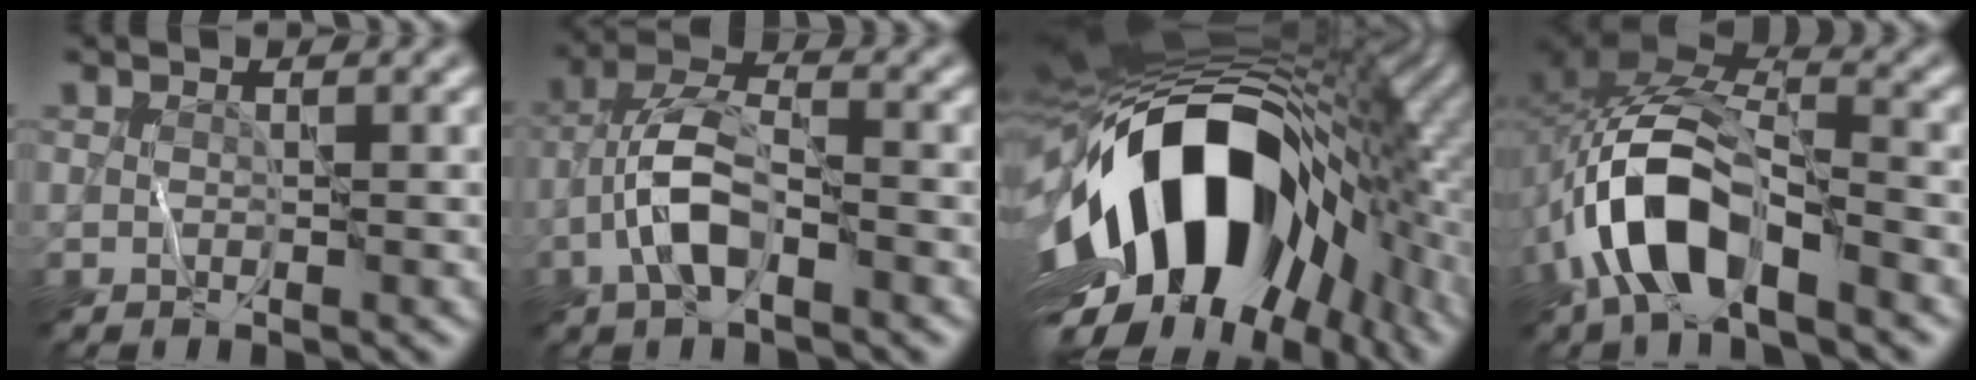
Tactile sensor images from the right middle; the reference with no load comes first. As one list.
[{"total": 5.2, "force": [-2.0, 2.1, 4.3], "torque": [-0.083, 0.013, -0.043]}, {"total": 19.3, "force": [-3.8, 11.4, 15.1], "torque": [-0.253, -0.011, -0.060]}, {"total": 10.3, "force": [-4.1, 5.2, 7.9], "torque": [-0.153, 0.004, -0.078]}]